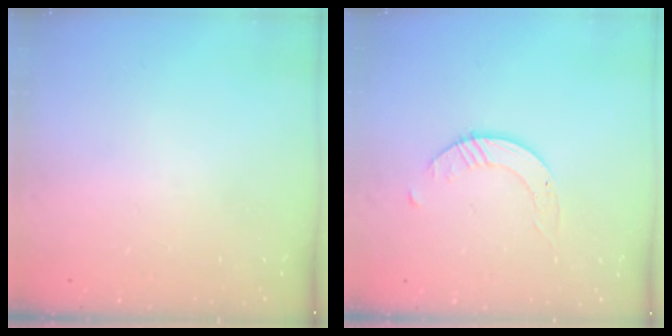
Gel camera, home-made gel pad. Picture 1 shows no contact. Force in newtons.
{"total": 1.7, "press": 1.7, "slide": 0.2}